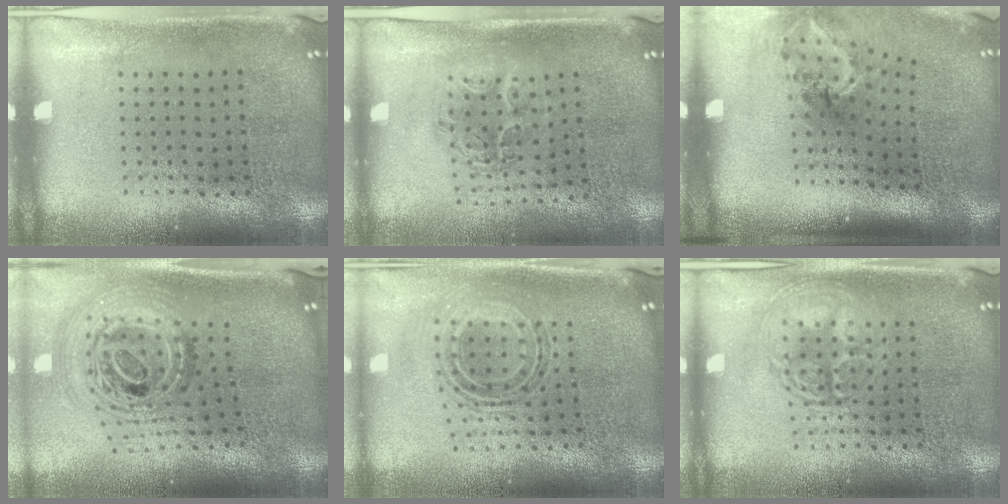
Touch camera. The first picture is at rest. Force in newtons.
{"total": 1.1, "press": 1.1, "slide": 0.2}
{"total": 1.9, "press": 1.3, "slide": 1.5}
{"total": 2.1, "press": 1.7, "slide": 1.3}
{"total": 0.9, "press": 0.8, "slide": 0.3}
{"total": 2.9, "press": 2.9, "slide": 0.4}